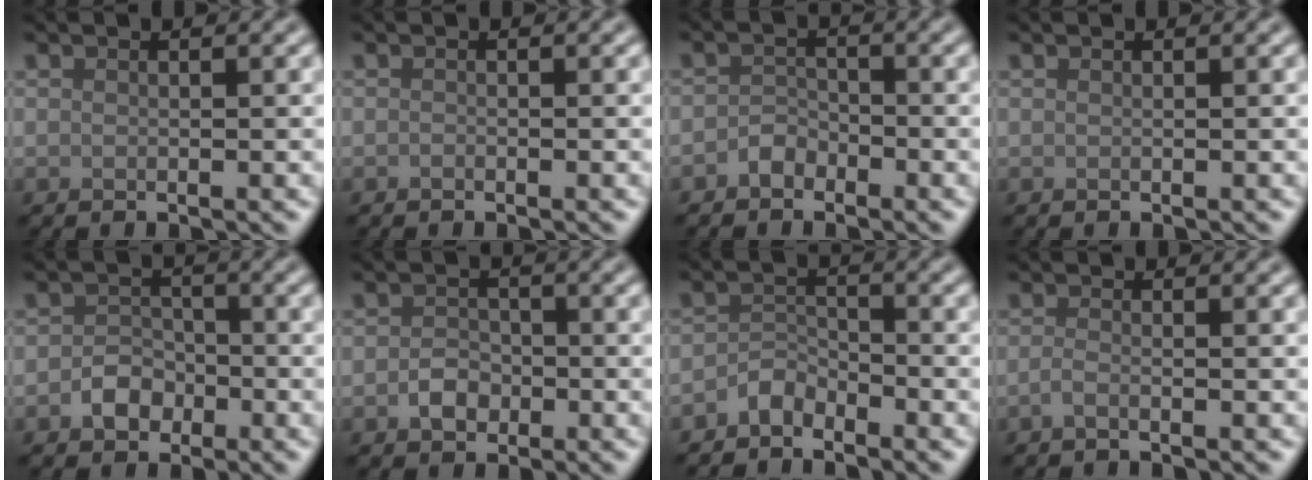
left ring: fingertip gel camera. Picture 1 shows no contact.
{"total": 0.0}
{"total": 1.5, "force": [-1.0, 1.0, 0.3], "torque": [-0.001, 0.009, -0.021]}
{"total": 0.0}
{"total": 2.4, "force": [-1.1, 1.9, 1.0], "torque": [-0.011, 0.004, -0.024]}
{"total": 2.0, "force": [-0.8, 1.6, 1.0], "torque": [-0.015, 0.002, -0.019]}
{"total": 2.0, "force": [-1.7, 0.9, 0.4], "torque": [-0.006, 0.011, -0.037]}
{"total": 1.0, "force": [-0.6, 0.3, 0.8], "torque": [-0.015, -0.001, -0.015]}